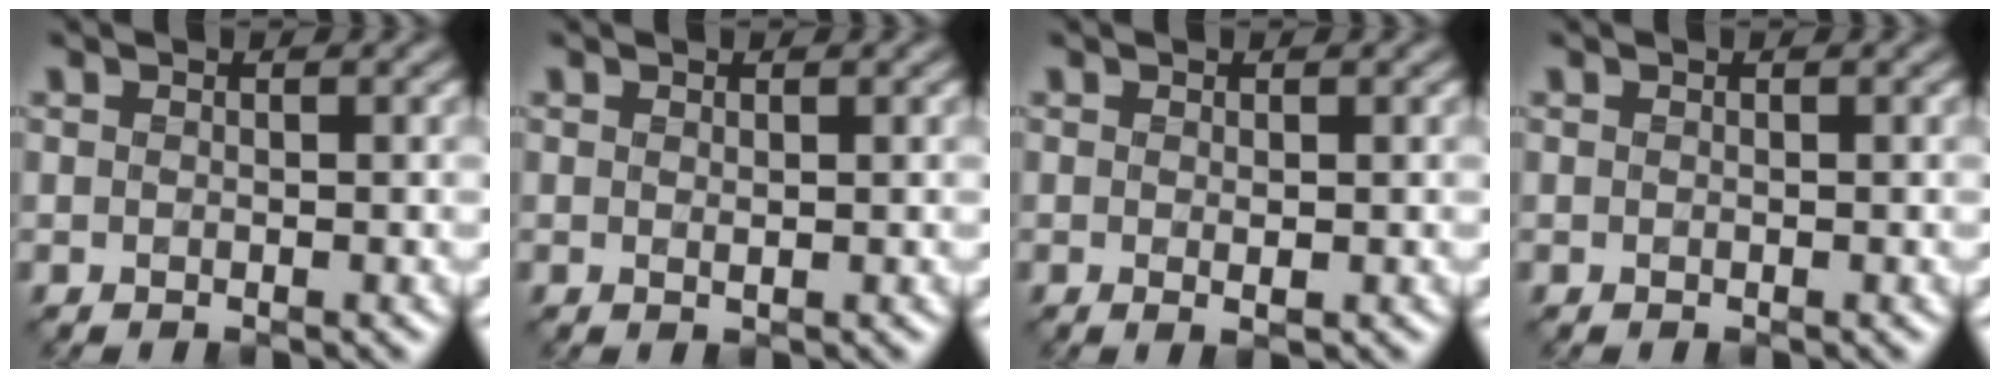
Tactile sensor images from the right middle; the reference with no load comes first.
{"total": 0.0}
{"total": 0.8, "force": [-0.1, 0.2, 0.8], "torque": [-0.015, -0.002, -0.001]}
{"total": 0.0}